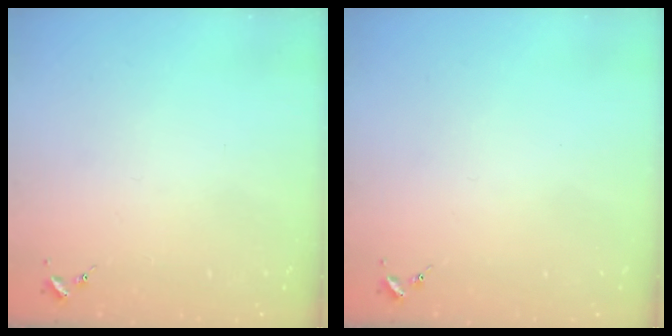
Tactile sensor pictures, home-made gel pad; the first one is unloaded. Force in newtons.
{"total": 0.0}